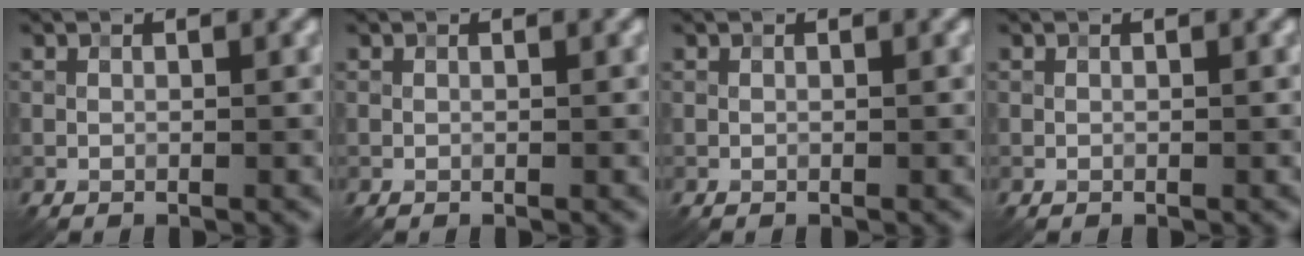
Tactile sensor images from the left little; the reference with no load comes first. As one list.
[{"total": 0.0}, {"total": 0.0}, {"total": 0.0}]